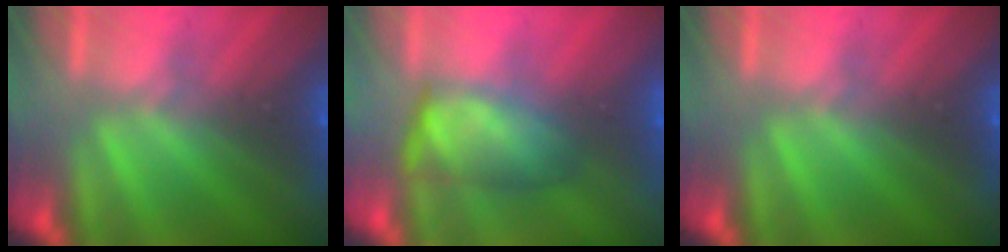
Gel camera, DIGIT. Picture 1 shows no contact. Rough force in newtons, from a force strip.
{"total": 4.5}
{"total": 0.0}